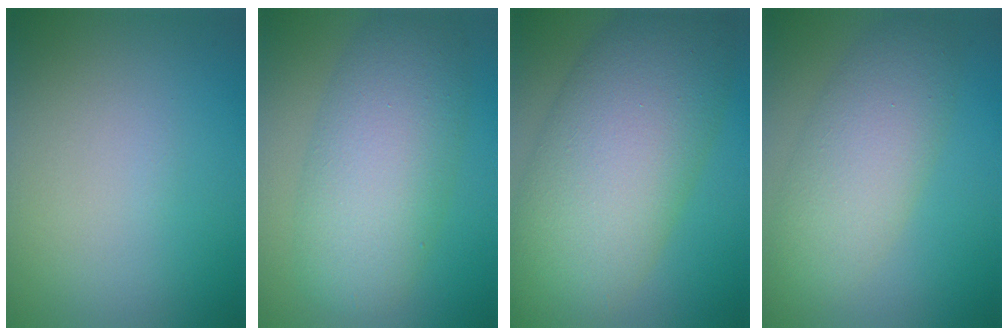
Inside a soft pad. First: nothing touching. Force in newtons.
{"total": 8.2, "press": 8.2, "slide": 0.2}
{"total": 12.4, "press": 12.3, "slide": 0.4}
{"total": 5.6, "press": 5.6, "slide": 0.2}